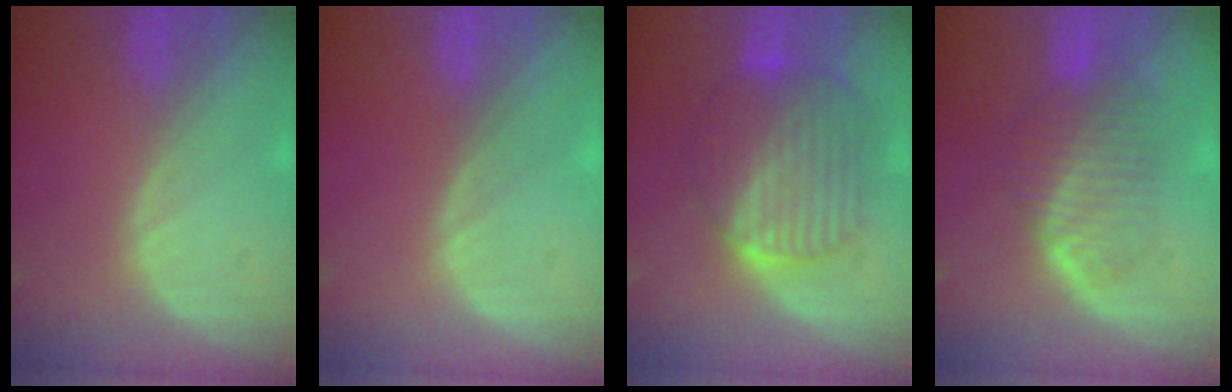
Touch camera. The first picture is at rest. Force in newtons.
{"total": 0.0}
{"total": 10.1, "press": 10.0, "slide": 0.9}
{"total": 7.0, "press": 6.5, "slide": 2.5}